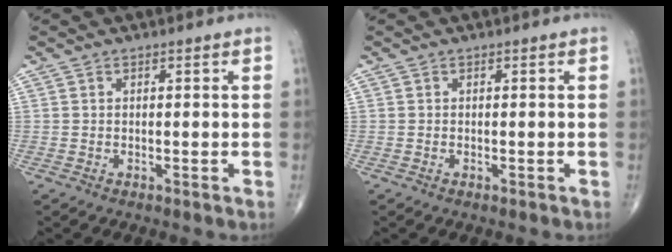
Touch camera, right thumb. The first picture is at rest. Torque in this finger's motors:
{"motor_torque": [0.13, 0.09, -0.10, -0.07, -0.02]}